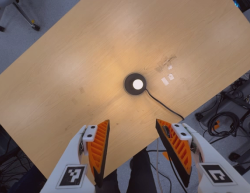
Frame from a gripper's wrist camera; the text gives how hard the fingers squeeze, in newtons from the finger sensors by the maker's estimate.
{"total": 0.0}